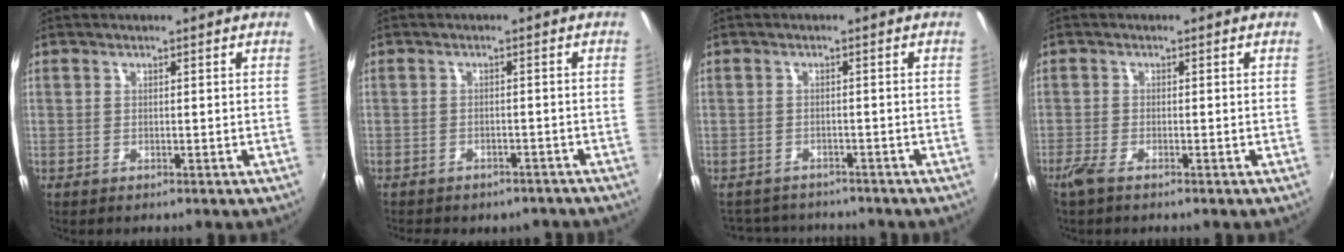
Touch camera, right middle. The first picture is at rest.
{"total": 7.1, "force": [-5.9, 3.1, 2.4], "torque": [-0.056, -0.012, -0.068]}
{"total": 7.1, "force": [-6.5, 2.4, 1.4], "torque": [-0.040, -0.001, -0.095]}
{"total": 2.5, "force": [-1.9, 0.4, 1.6], "torque": [-0.040, -0.009, -0.039]}